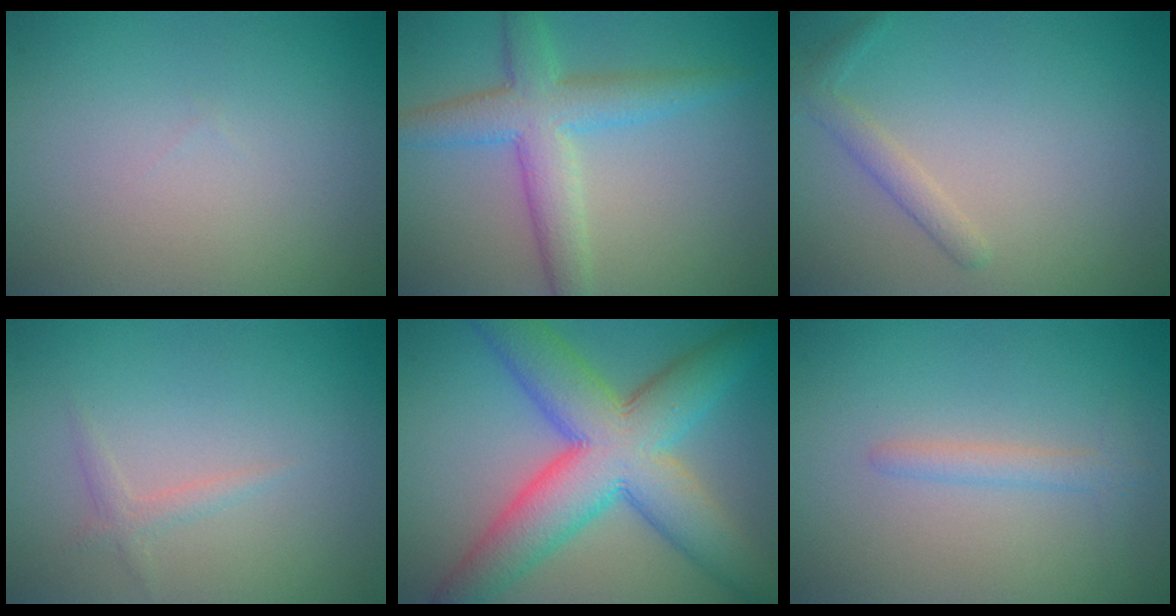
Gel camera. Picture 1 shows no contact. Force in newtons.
{"total": 5.1, "press": 5.1, "slide": 0.1}
{"total": 1.6, "press": 1.6, "slide": 0.1}
{"total": 1.1, "press": 1.1, "slide": 0.0}
{"total": 10.7, "press": 10.7, "slide": 0.4}
{"total": 1.5, "press": 1.5, "slide": 0.1}